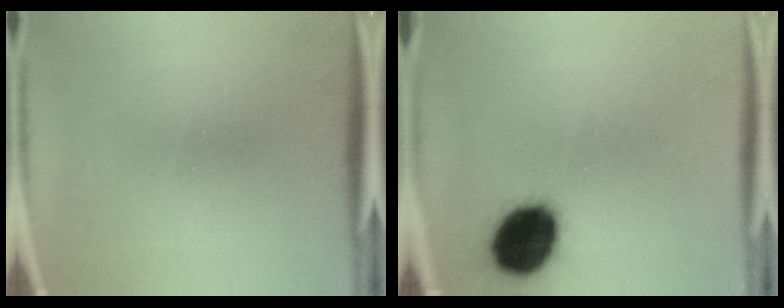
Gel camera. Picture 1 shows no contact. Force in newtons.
{"total": 15.1}